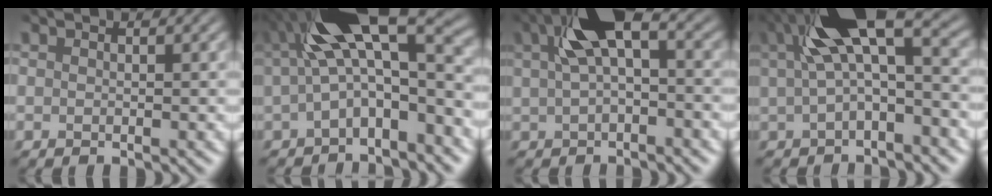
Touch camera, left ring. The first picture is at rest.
{"total": 8.8, "force": [0.8, 3.3, 8.1], "torque": [-0.139, 0.012, 0.006]}
{"total": 5.8, "force": [1.4, 2.6, 4.9], "torque": [-0.104, 0.010, 0.024]}
{"total": 7.3, "force": [1.9, 2.6, 6.5], "torque": [-0.123, 0.007, 0.028]}